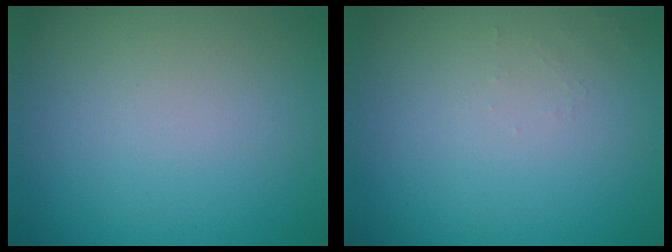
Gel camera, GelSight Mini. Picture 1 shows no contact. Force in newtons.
{"total": 0.7, "press": 0.7, "slide": 0.1}